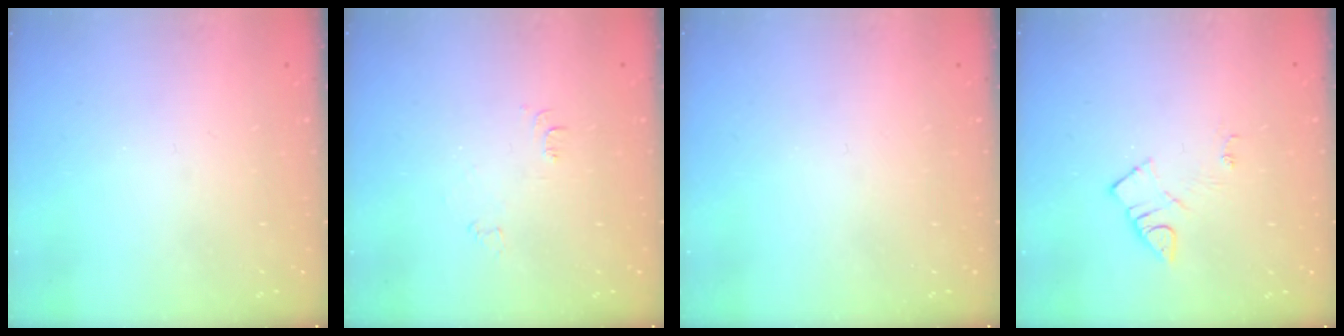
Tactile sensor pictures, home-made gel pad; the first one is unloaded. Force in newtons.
{"total": 3.4, "press": 3.4, "slide": 0.4}
{"total": 0.0}
{"total": 6.1, "press": 6.1, "slide": 0.7}